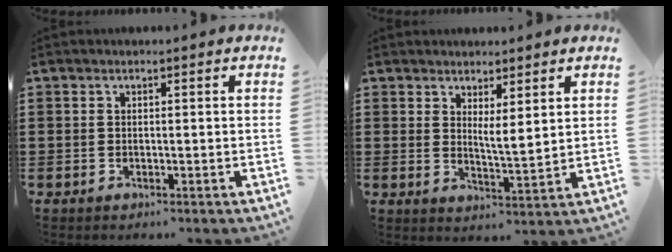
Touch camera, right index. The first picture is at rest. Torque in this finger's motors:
{"motor_torque": [0.07, 0.13, 0.22, 0.07]}